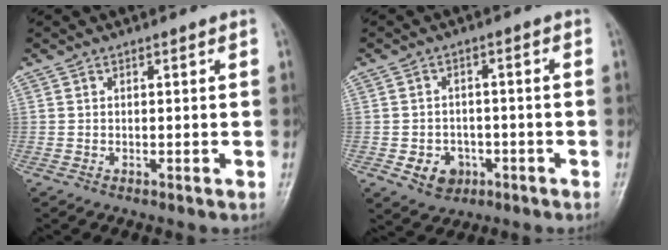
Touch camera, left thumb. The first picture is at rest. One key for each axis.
{"total": 5.9, "fx": -2.1, "fy": 4.9, "fz": 2.5, "tx": -0.016, "ty": 0.016, "tz": -0.027}